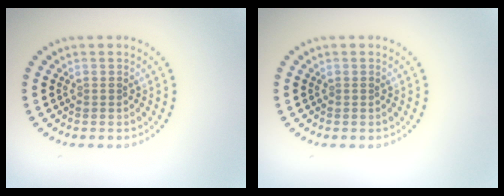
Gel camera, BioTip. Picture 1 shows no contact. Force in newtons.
{"total": 0.0}